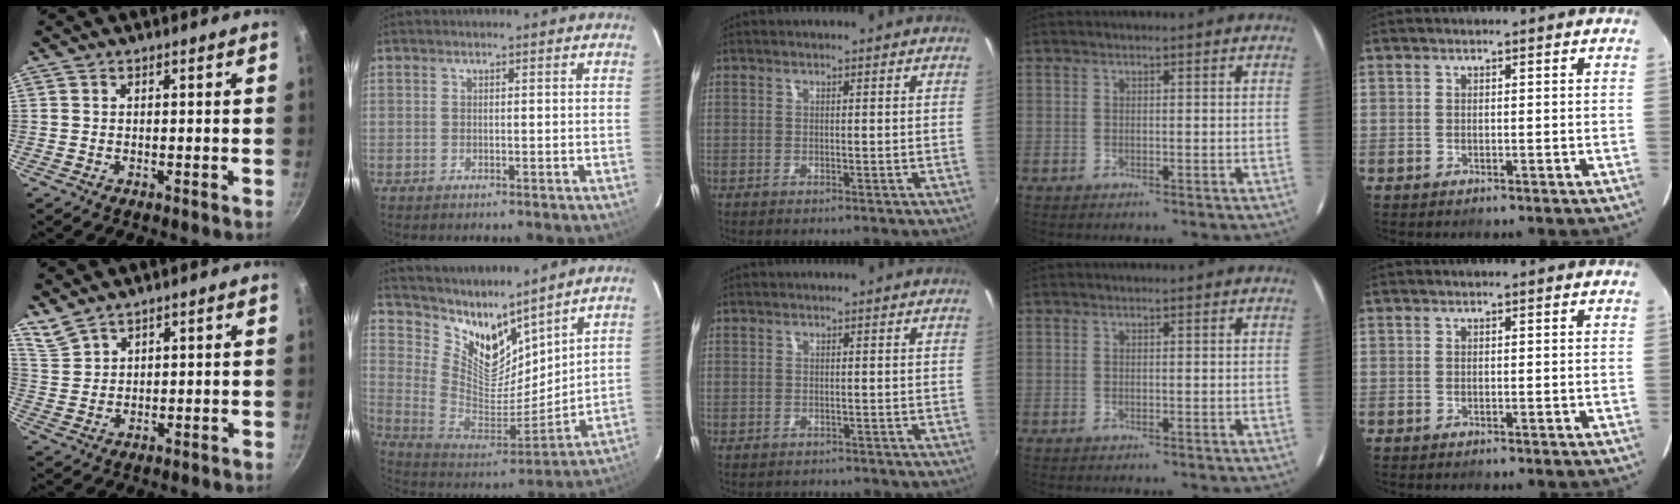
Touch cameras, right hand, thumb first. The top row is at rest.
{"thumb": {"total": 4.0, "force": [3.7, 1.2, 1.1], "torque": [-0.023, -0.011, 0.084]}, "index": {"total": 13.3, "force": [11.4, 4.4, 5.1], "torque": [-0.110, -0.031, 0.223]}, "middle": {"total": 1.3, "force": [-1.0, 0.9, -0.1], "torque": [-0.003, 0.001, -0.014]}}